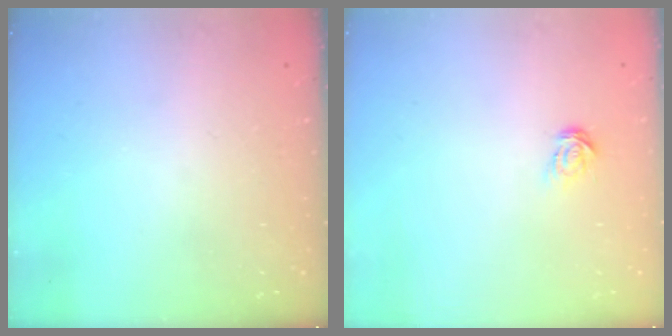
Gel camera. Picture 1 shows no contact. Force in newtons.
{"total": 4.4, "press": 4.4, "slide": 0.3}